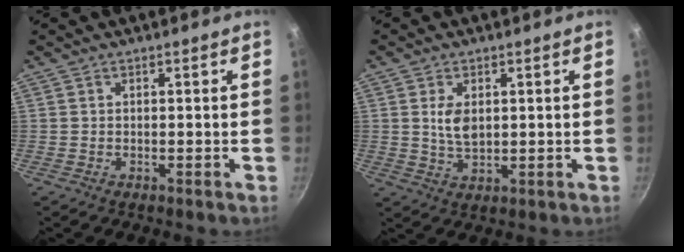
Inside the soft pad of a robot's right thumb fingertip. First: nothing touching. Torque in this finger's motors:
{"motor_torque": [0.14, 0.03, 0.83, -0.09, 0.19]}